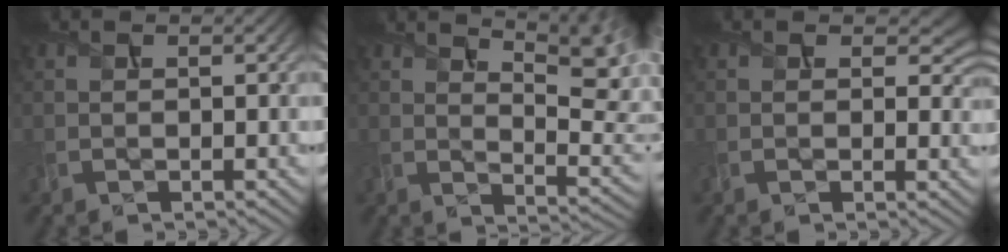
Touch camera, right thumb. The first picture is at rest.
{"total": 12.3, "force": [7.0, 4.1, 9.3], "torque": [-0.135, 0.016, 0.101]}
{"total": 3.7, "force": [1.5, 2.4, 2.5], "torque": [-0.037, -0.008, 0.018]}